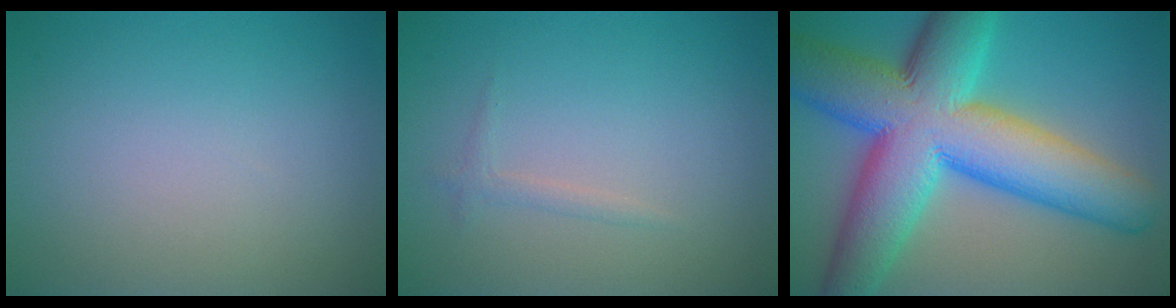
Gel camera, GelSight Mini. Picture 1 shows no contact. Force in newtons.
{"total": 0.8, "press": 0.8, "slide": 0.1}
{"total": 15.1, "press": 15.1, "slide": 0.7}